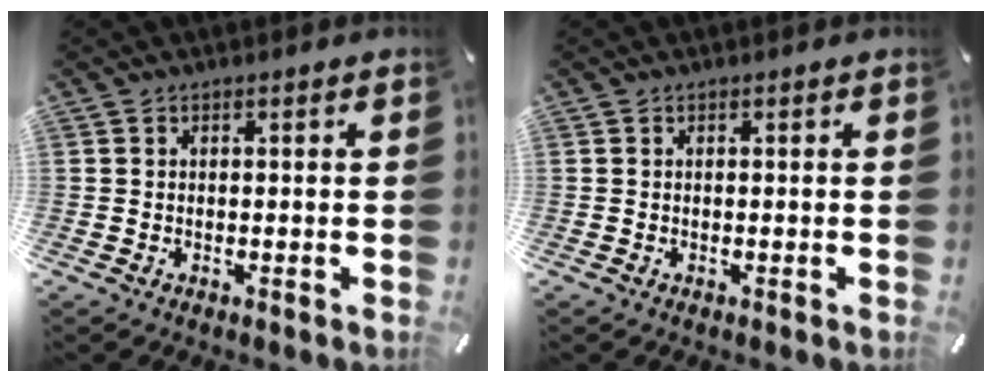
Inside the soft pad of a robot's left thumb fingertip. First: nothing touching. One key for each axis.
{"total": 0.0}